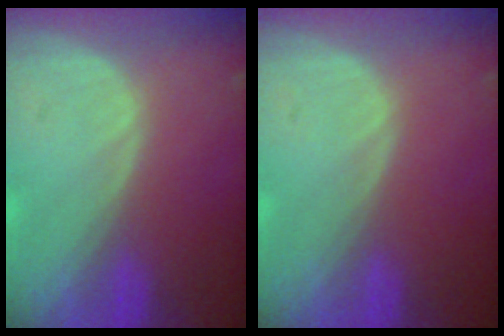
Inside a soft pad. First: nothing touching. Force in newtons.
{"total": 0.0}